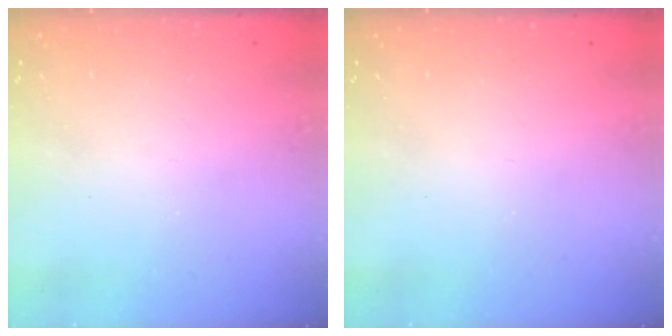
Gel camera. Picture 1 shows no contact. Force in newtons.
{"total": 0.0}